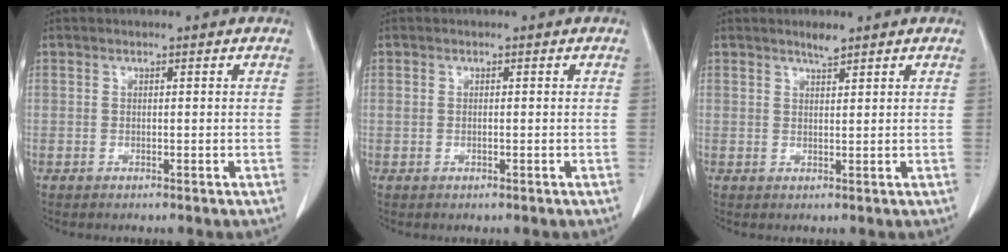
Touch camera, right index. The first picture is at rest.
{"total": 0.6, "force": [0.0, 0.4, 0.4], "torque": [-0.013, 0.004, 0.004]}
{"total": 1.7, "force": [1.5, 0.1, 0.9], "torque": [-0.019, 0.000, 0.029]}